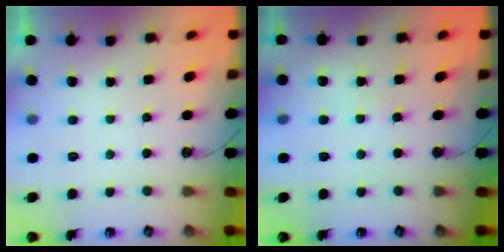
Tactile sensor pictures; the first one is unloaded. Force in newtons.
{"total": 1.0, "press": 1.0, "slide": 0.1}